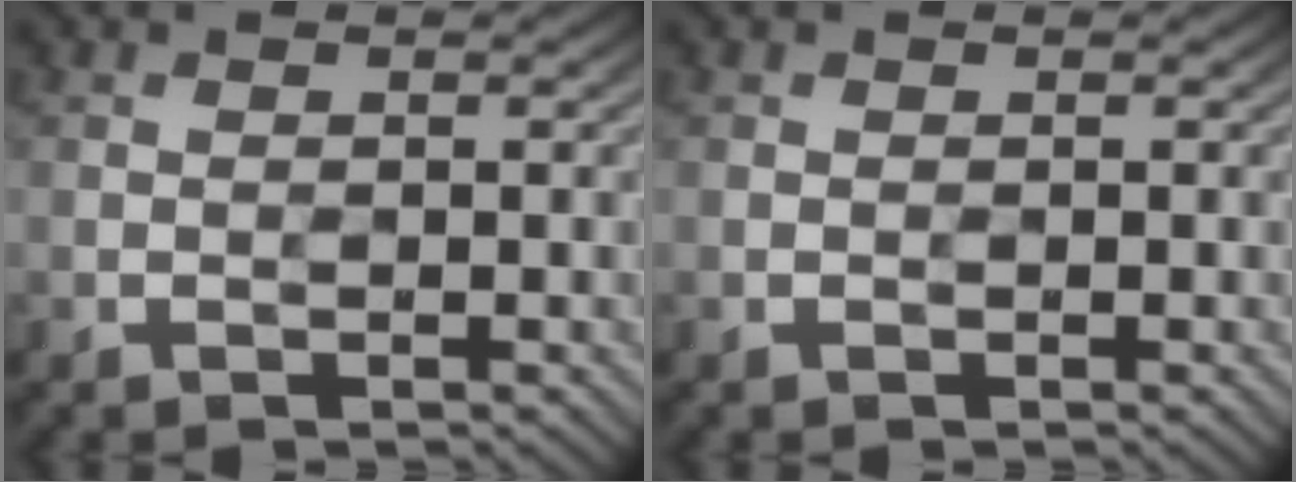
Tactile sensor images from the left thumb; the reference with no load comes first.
{"total": 0.0}